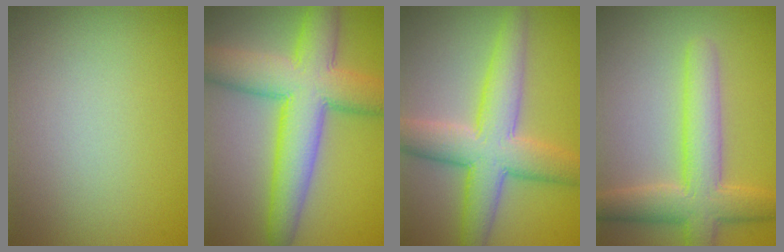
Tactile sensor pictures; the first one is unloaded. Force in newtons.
{"total": 9.5, "press": 9.5, "slide": 0.2}
{"total": 7.5, "press": 7.5, "slide": 0.2}
{"total": 5.9, "press": 5.9, "slide": 0.3}